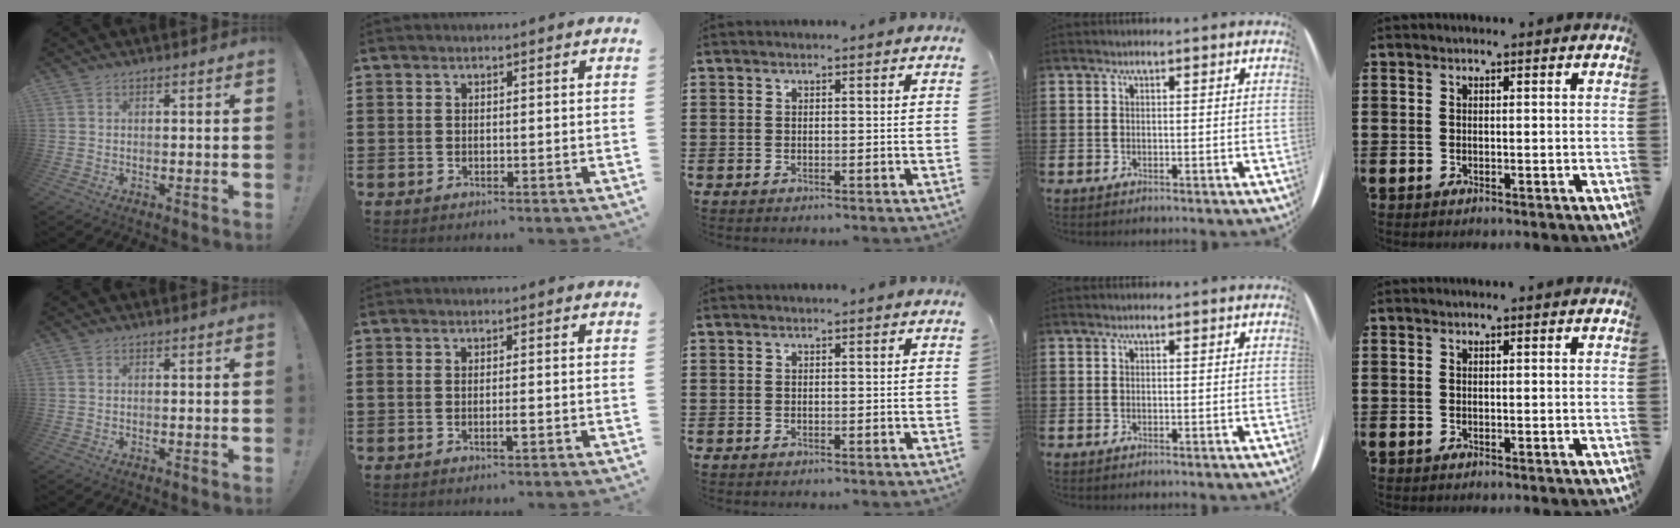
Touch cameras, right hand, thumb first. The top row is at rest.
{"index": {"total": 1.6, "force": [-0.6, 0.1, 1.4], "torque": [-0.025, -0.001, -0.012]}}